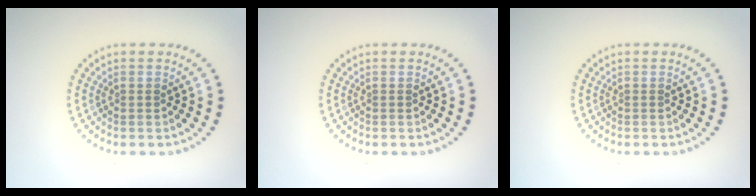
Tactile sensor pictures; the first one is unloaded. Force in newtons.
{"total": 0.0}
{"total": 0.0}